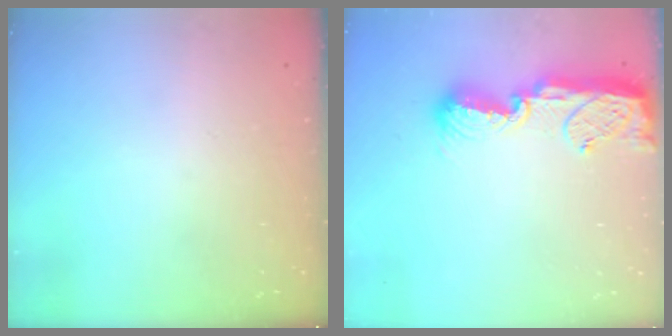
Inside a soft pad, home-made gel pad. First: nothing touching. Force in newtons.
{"total": 12.6, "press": 12.6, "slide": 1.0}